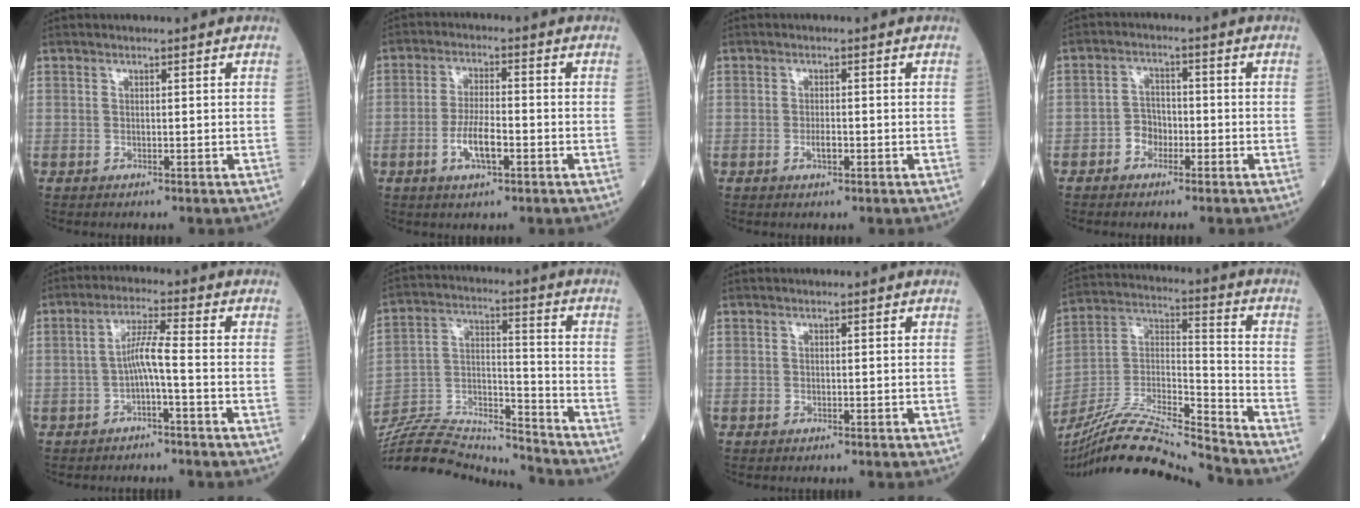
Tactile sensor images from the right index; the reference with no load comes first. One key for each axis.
{"total": 5.9, "fx": -2.2, "fy": 1.5, "fz": 5.2, "tx": -0.104, "ty": -0.001, "tz": -0.039}
{"total": 1.8, "fx": -0.7, "fy": 0.5, "fz": 1.6, "tx": -0.029, "ty": 0.000, "tz": -0.011}
{"total": 3.2, "fx": -1.7, "fy": 2.4, "fz": 1.3, "tx": -0.018, "ty": 0.009, "tz": -0.033}
{"total": 3.2, "fx": -1.1, "fy": -0.3, "fz": 3.0, "tx": -0.056, "ty": 0.008, "tz": -0.020}
{"total": 18.9, "fx": -18.5, "fy": 1.4, "fz": 3.7, "tx": -0.078, "ty": 0.026, "tz": -0.308}
{"total": 0.0}
{"total": 19.4, "fx": -18.3, "fy": -0.8, "fz": 6.5, "tx": -0.136, "ty": 0.010, "tz": -0.324}